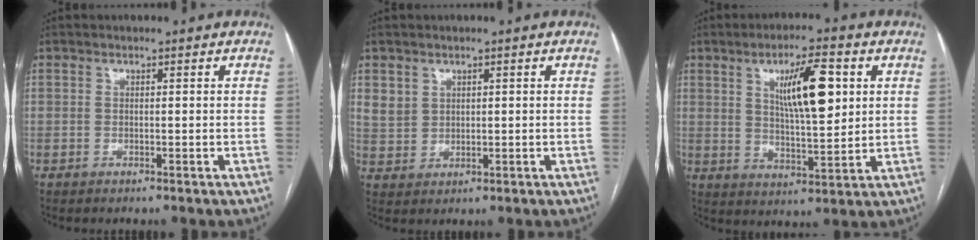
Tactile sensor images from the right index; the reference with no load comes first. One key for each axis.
{"total": 3.4, "fx": 1.8, "fy": 2.8, "fz": 0.8, "tx": -0.015, "ty": 0.004, "tz": 0.044}
{"total": 10.9, "fx": 3.5, "fy": 2.3, "fz": 10.1, "tx": -0.168, "ty": 0.002, "tz": 0.063}